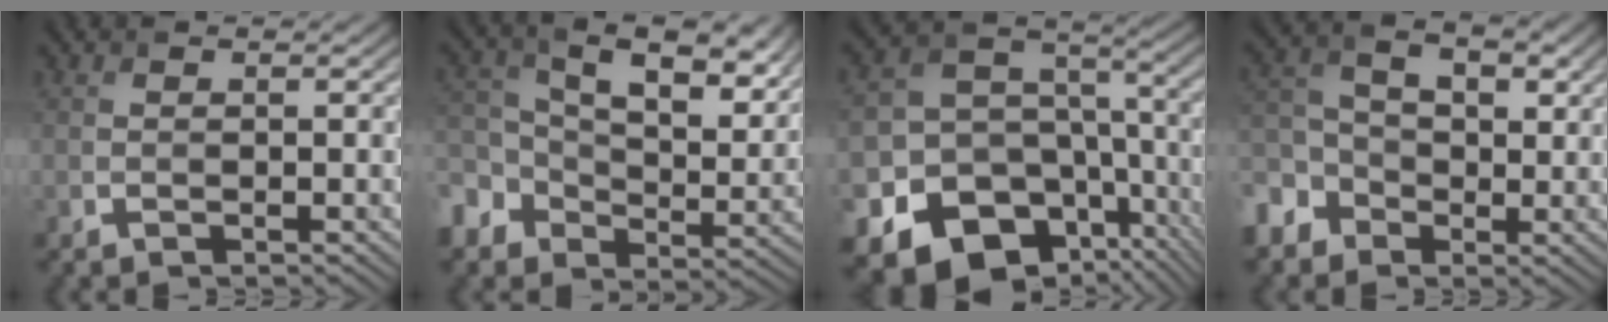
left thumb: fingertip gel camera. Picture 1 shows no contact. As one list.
[{"total": 11.5, "force": [2.0, 8.2, 7.8], "torque": [-0.161, -0.012, 0.034]}, {"total": 18.7, "force": [-9.7, 13.8, 8.0], "torque": [-0.192, -0.052, -0.118]}, {"total": 6.5, "force": [-1.9, 5.2, 3.5], "torque": [-0.082, 0.004, -0.056]}]